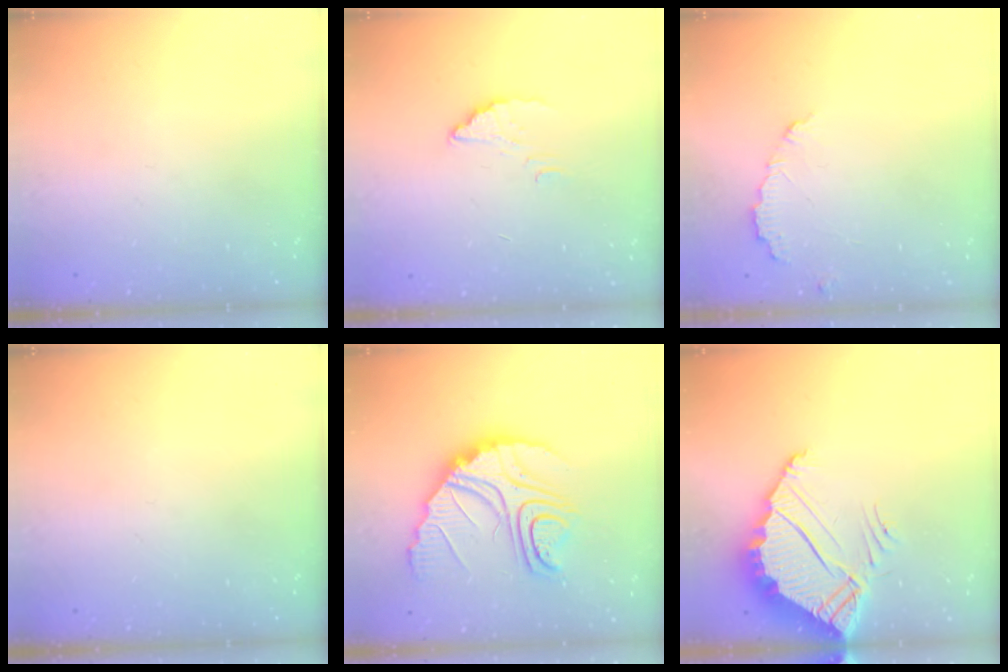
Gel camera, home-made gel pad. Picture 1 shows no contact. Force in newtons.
{"total": 2.2, "press": 2.2, "slide": 0.1}
{"total": 3.9, "press": 3.9, "slide": 0.3}
{"total": 0.0}
{"total": 16.8, "press": 16.8, "slide": 1.3}
{"total": 8.5, "press": 8.5, "slide": 0.5}